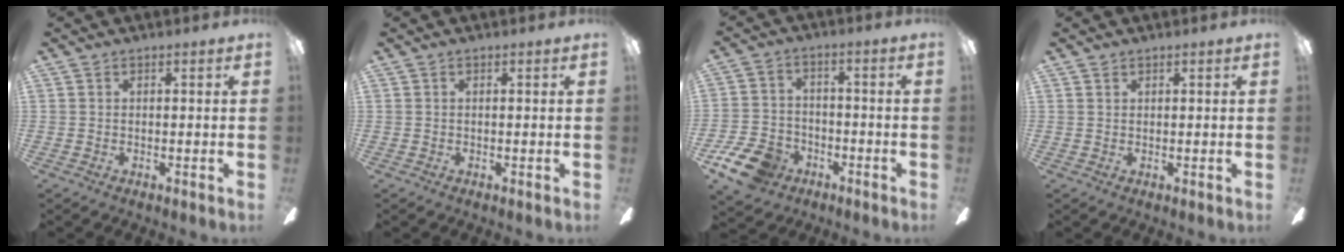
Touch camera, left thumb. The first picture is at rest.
{"total": 0.0}
{"total": 10.8, "force": [-6.6, 6.9, 5.0], "torque": [-0.116, 0.040, -0.122]}
{"total": 0.7, "force": [0.6, 0.3, 0.0], "torque": [-0.001, 0.001, 0.011]}